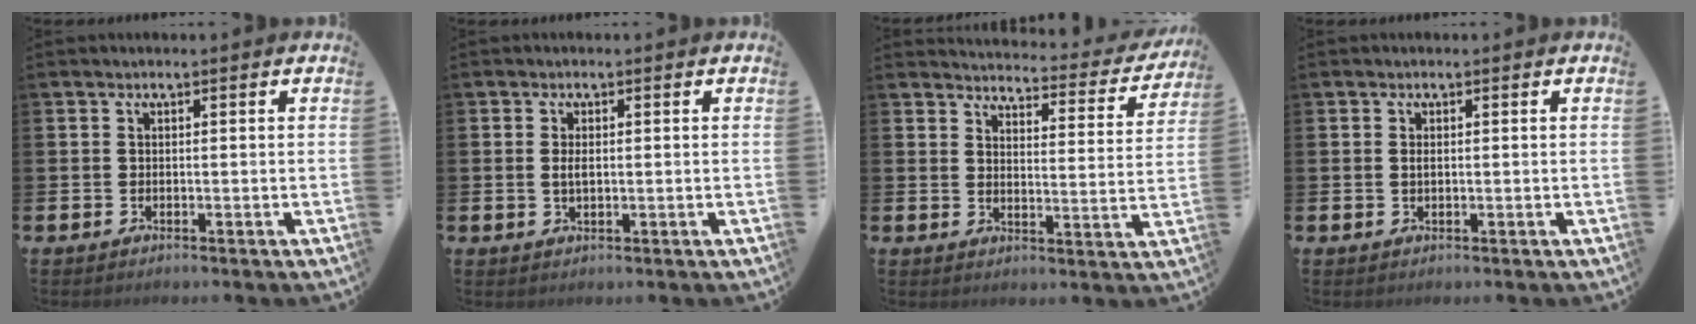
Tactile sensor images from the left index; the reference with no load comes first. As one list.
[{"total": 1.5, "force": [0.2, 0.7, 1.3], "torque": [-0.028, 0.005, 0.001]}, {"total": 3.6, "force": [3.5, 0.7, 0.5], "torque": [-0.017, -0.035, 0.051]}, {"total": 0.6, "force": [0.2, 0.2, 0.5], "torque": [-0.011, 0.001, 0.002]}]